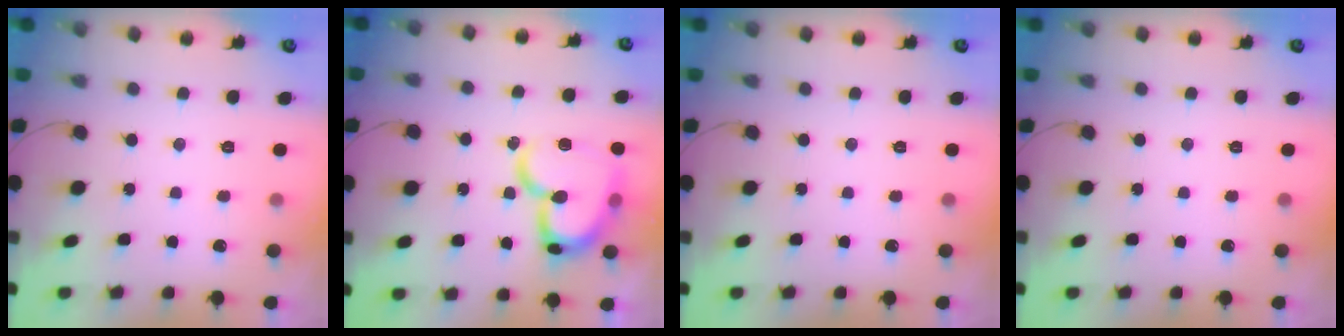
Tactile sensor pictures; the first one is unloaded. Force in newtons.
{"total": 20.0, "press": 19.9, "slide": 2.5}
{"total": 0.0}
{"total": 0.0}